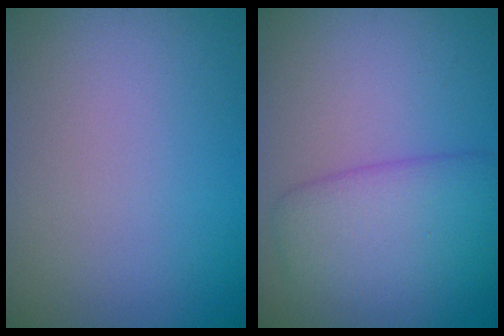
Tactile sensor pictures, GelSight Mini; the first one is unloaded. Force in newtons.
{"total": 5.7, "press": 5.7, "slide": 0.3}